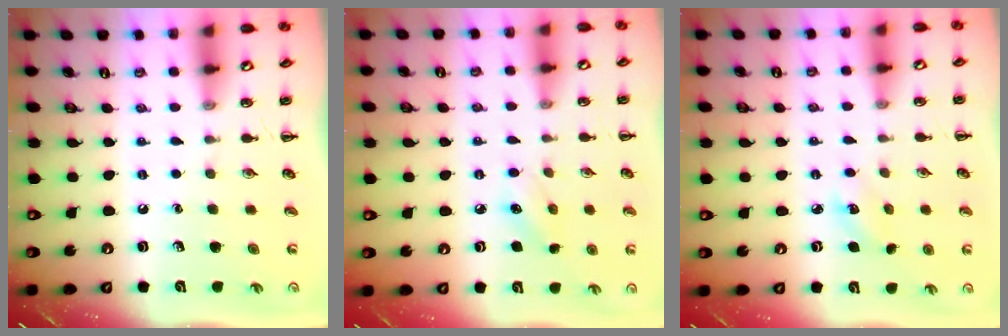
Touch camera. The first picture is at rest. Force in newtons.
{"total": 5.2, "press": 5.1, "slide": 1.3}
{"total": 4.0, "press": 3.8, "slide": 1.0}